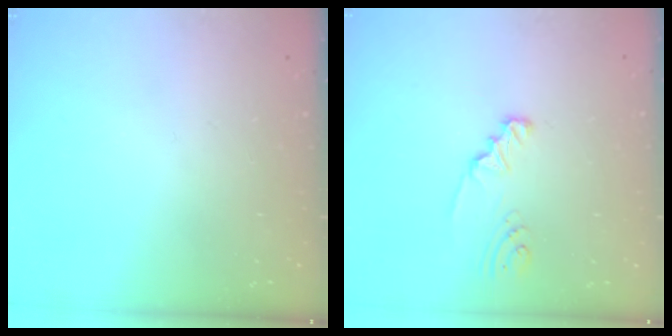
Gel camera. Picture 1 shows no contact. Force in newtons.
{"total": 2.3, "press": 2.3, "slide": 0.2}